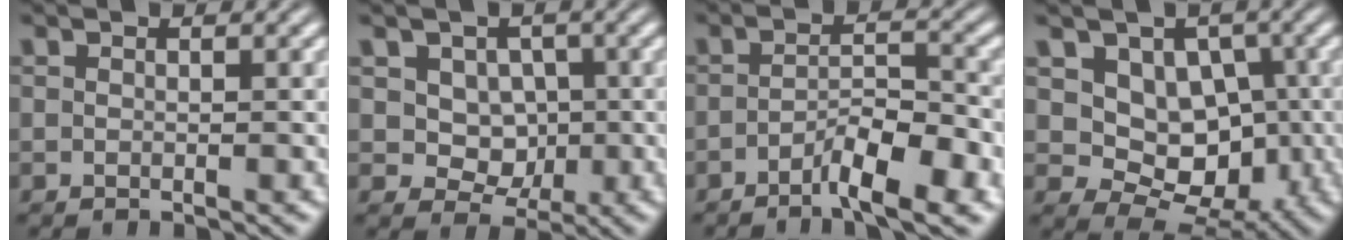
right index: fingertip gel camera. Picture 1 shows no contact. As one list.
[{"total": 5.6, "force": [0.3, 5.0, 2.5], "torque": [-0.035, -0.022, 0.008]}, {"total": 4.7, "force": [-3.1, 0.7, 3.5], "torque": [-0.041, -0.008, -0.049]}, {"total": 9.5, "force": [-0.5, 7.6, 5.6], "torque": [-0.110, -0.045, 0.002]}]